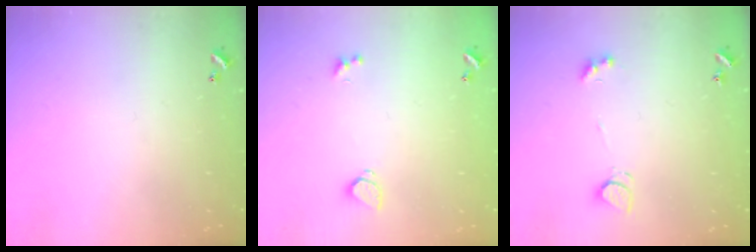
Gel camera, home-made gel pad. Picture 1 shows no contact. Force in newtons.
{"total": 0.8, "press": 0.6, "slide": 0.4}
{"total": 2.4, "press": 2.3, "slide": 0.6}